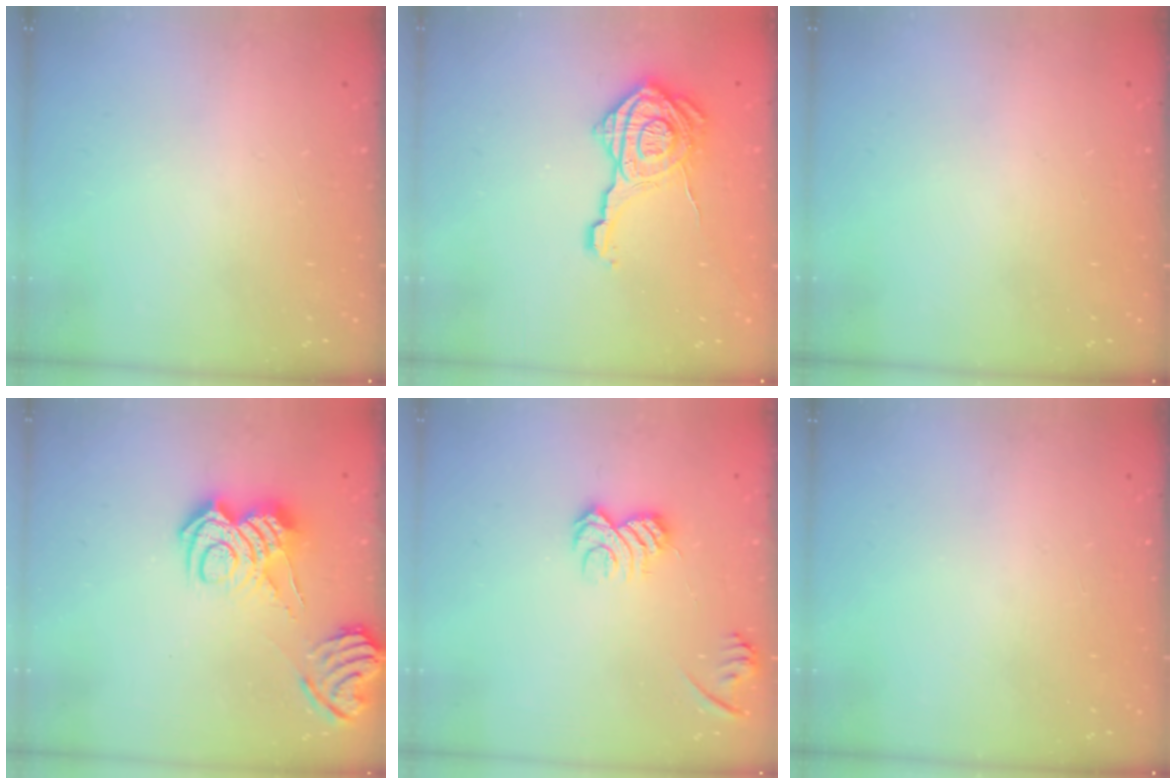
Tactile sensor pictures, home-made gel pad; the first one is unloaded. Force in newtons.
{"total": 17.9, "press": 17.9, "slide": 1.1}
{"total": 0.0}
{"total": 11.9, "press": 11.8, "slide": 1.1}
{"total": 9.3, "press": 9.3, "slide": 1.2}
{"total": 0.0}